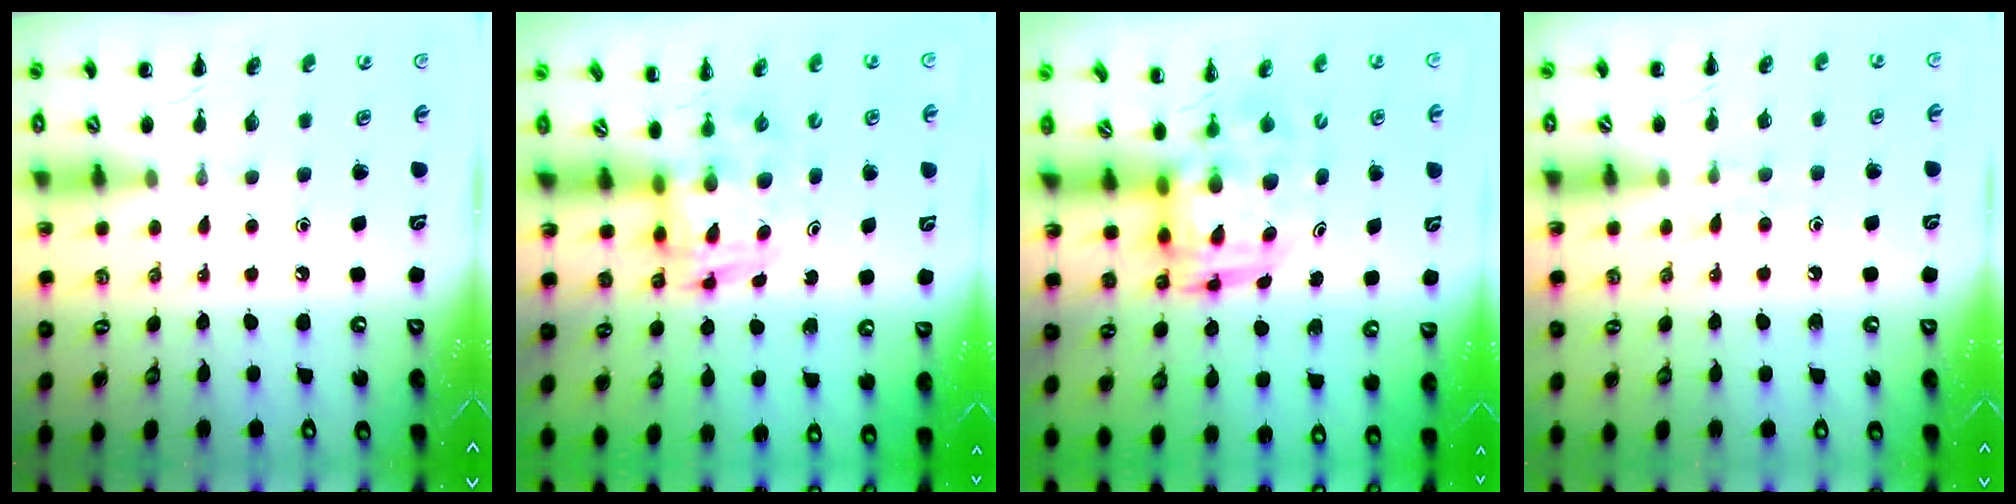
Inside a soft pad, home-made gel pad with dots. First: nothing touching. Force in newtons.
{"total": 3.6, "press": 3.5, "slide": 0.6}
{"total": 3.9, "press": 3.8, "slide": 0.8}
{"total": 3.5, "press": 3.3, "slide": 1.2}